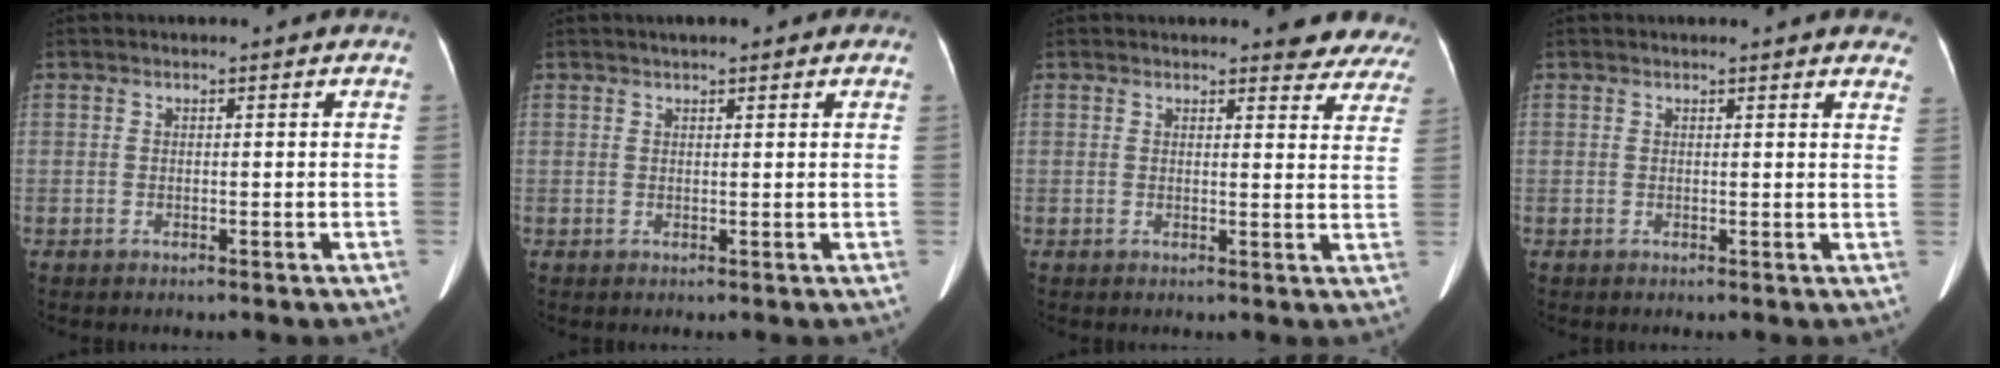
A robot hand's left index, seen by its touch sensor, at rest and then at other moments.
{"total": 2.8, "force": [2.0, 0.8, 1.8], "torque": [-0.026, 0.017, 0.027]}
{"total": 7.6, "force": [7.2, 2.0, 1.3], "torque": [0.018, -0.022, 0.049]}
{"total": 8.0, "force": [7.4, 1.5, 2.7], "torque": [-0.010, -0.011, 0.055]}